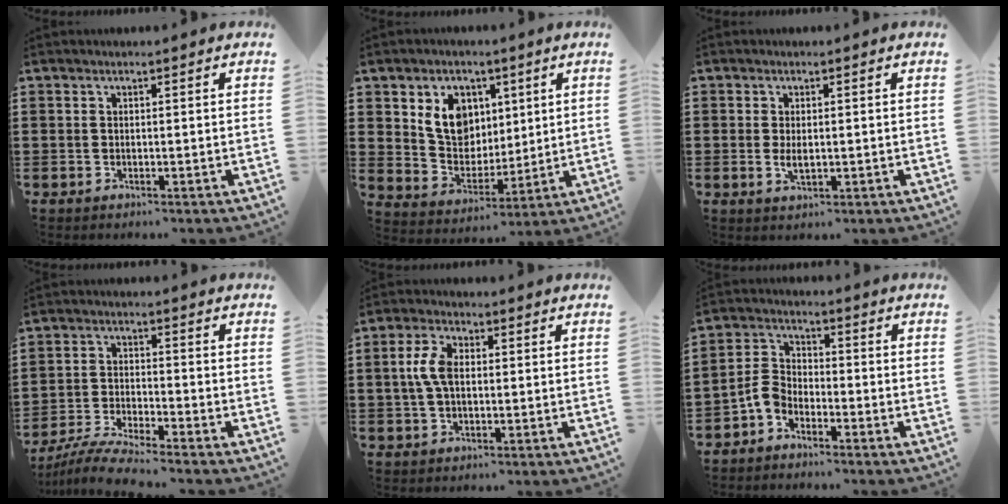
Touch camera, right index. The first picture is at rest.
{"total": 8.3, "force": [3.3, 6.8, 3.5], "torque": [-0.084, 0.012, 0.062]}
{"total": 2.1, "force": [0.1, 1.0, 1.8], "torque": [-0.036, 0.004, 0.001]}
{"total": 5.4, "force": [-5.1, -0.3, 1.8], "torque": [-0.051, -0.016, -0.103]}
{"total": 5.3, "force": [0.4, 2.7, 4.5], "torque": [-0.108, 0.005, 0.001]}
{"total": 4.0, "force": [-3.1, 2.1, 1.5], "torque": [-0.047, 0.005, -0.065]}